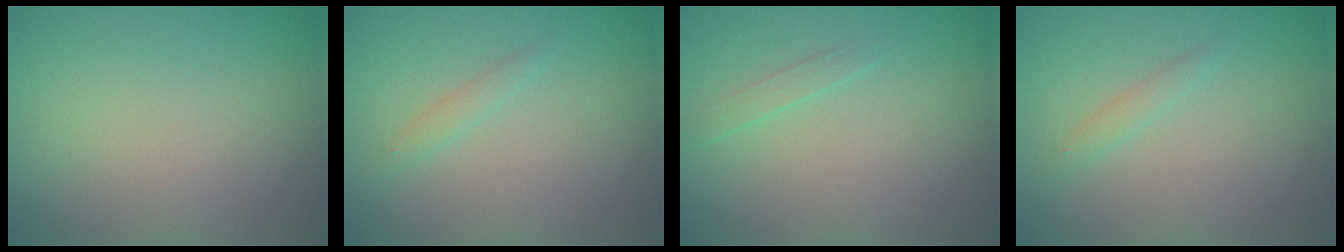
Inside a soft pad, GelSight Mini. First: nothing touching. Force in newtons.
{"total": 0.9, "press": 0.9, "slide": 0.1}
{"total": 0.8, "press": 0.8, "slide": 0.1}
{"total": 0.9, "press": 0.9, "slide": 0.1}